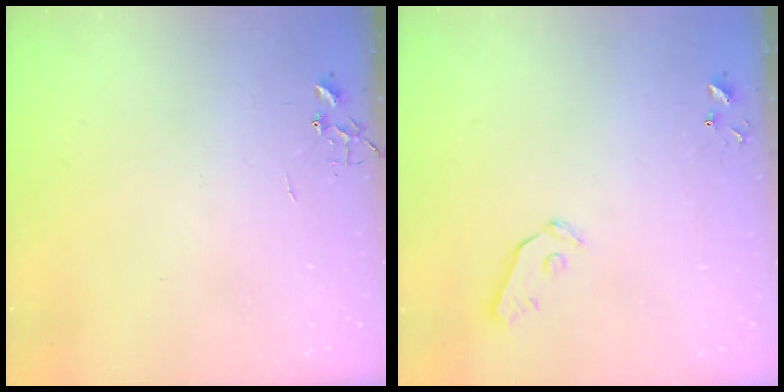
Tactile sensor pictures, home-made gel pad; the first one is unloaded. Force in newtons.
{"total": 4.0, "press": 3.9, "slide": 0.7}